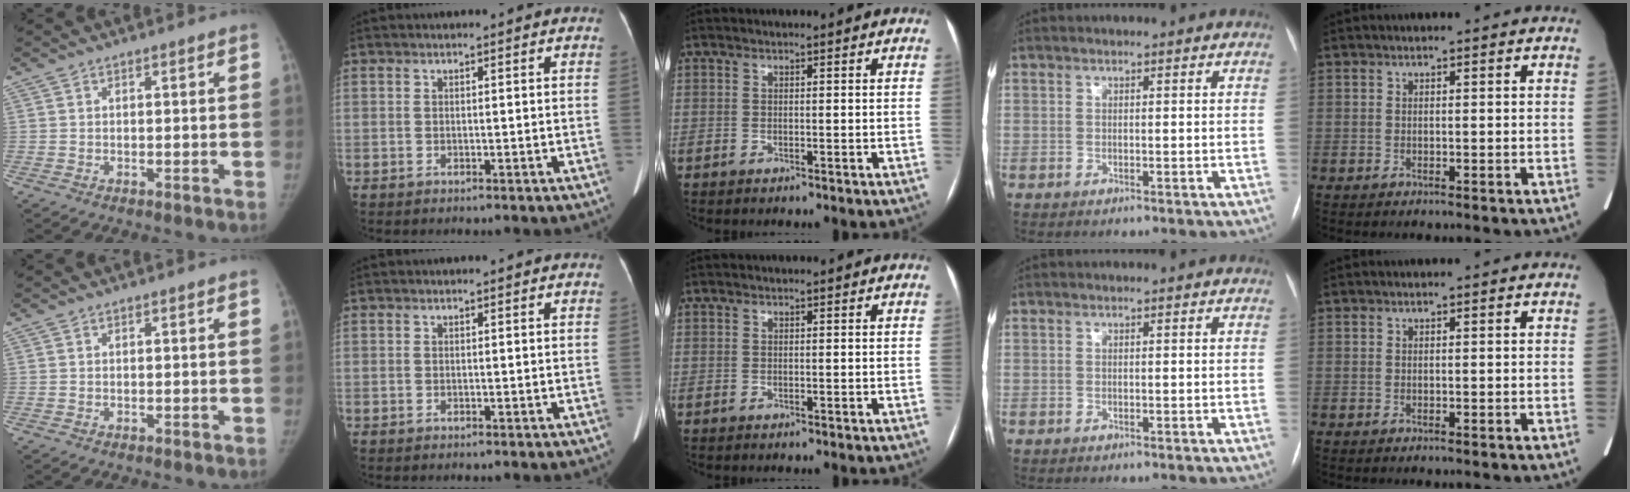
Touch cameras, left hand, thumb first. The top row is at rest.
{}